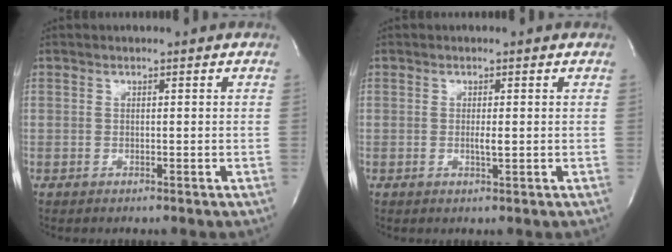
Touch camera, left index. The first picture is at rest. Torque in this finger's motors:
{"motor_torque": [0.32, 0.12, -0.06, 0.02]}